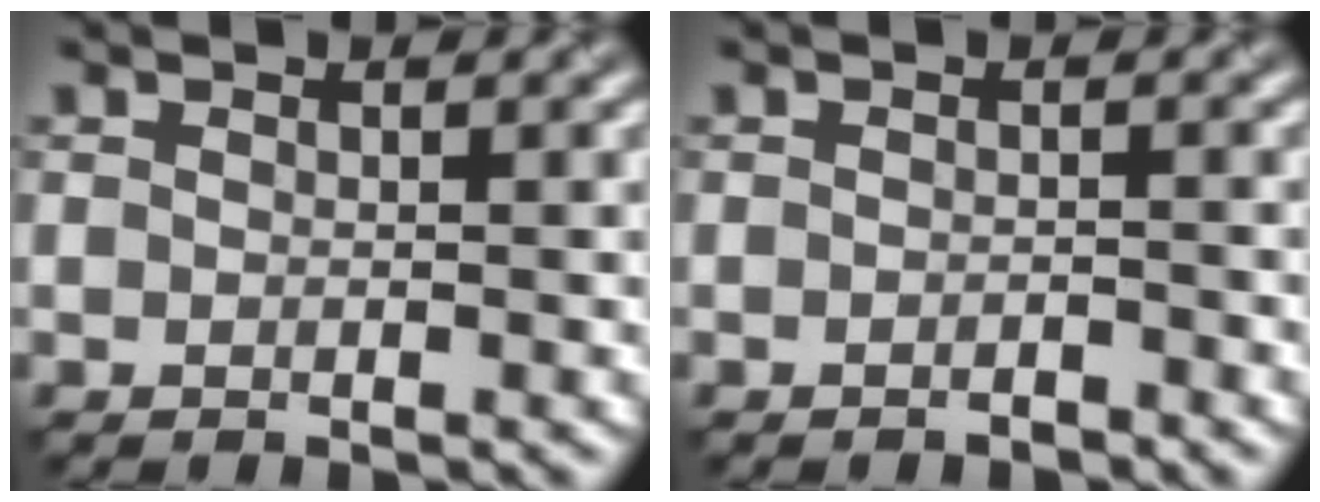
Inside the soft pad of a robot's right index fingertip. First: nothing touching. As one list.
[{"total": 1.1, "force": [-1.1, 0.0, 0.2], "torque": [-0.001, 0.002, -0.014]}]